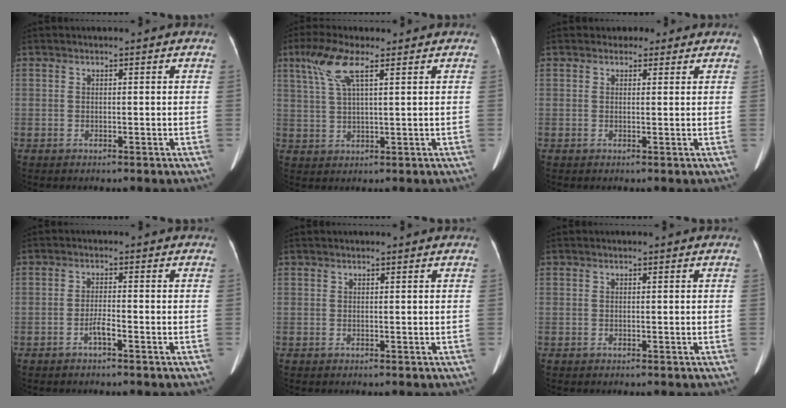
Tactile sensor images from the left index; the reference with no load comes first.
{"total": 5.8, "force": [2.9, 0.8, 5.0], "torque": [-0.109, 0.008, 0.067]}
{"total": 2.3, "force": [1.8, 1.5, 0.3], "torque": [0.005, -0.005, 0.015]}
{"total": 1.8, "force": [-1.5, -0.2, 1.1], "torque": [-0.016, -0.006, -0.024]}
{"total": 1.9, "force": [1.8, 0.2, 0.8], "torque": [-0.010, 0.015, 0.021]}
{"total": 0.0}